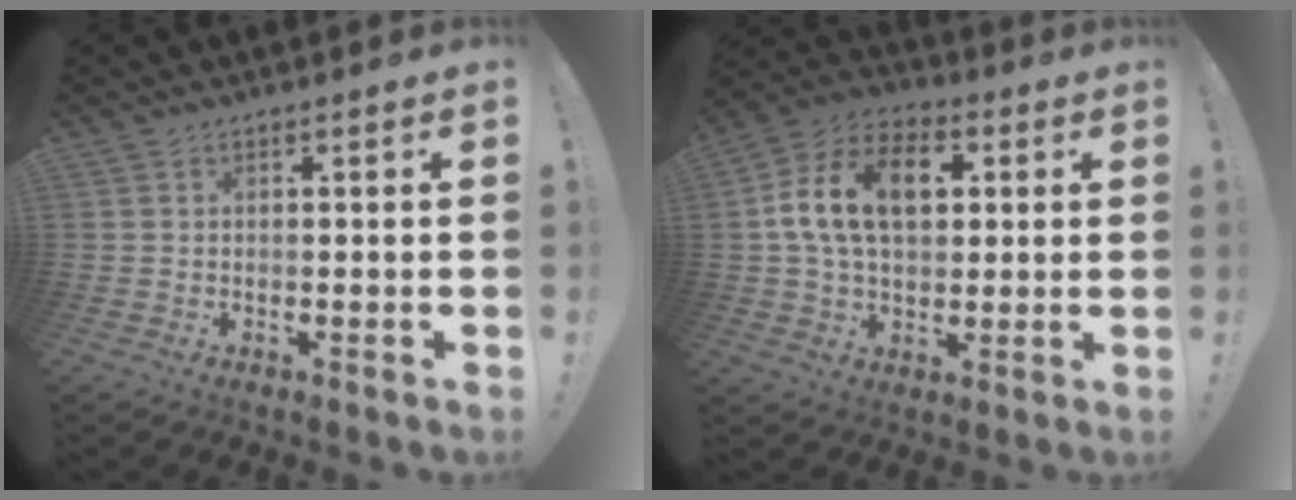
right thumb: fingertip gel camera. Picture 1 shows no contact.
{"total": 17.7, "force": [4.0, 11.5, 12.9], "torque": [-0.216, 0.006, 0.070]}